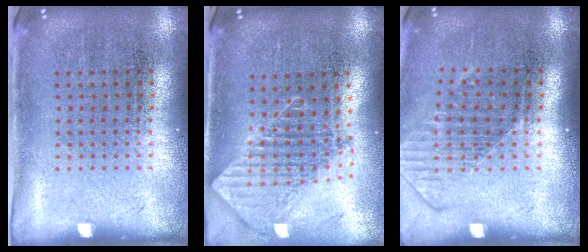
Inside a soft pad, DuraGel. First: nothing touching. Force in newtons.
{"total": 1.8, "press": 1.5, "slide": 1.1}
{"total": 1.6, "press": 1.2, "slide": 1.0}